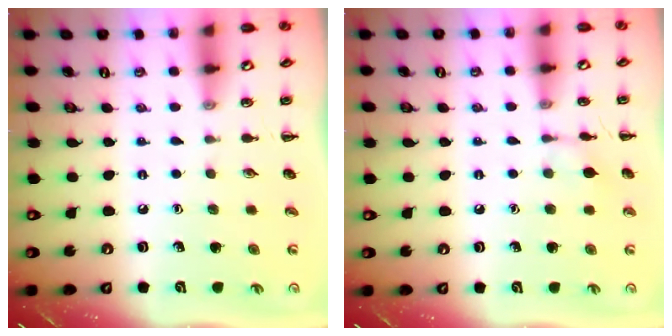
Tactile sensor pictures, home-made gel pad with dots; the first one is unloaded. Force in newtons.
{"total": 5.9, "press": 5.7, "slide": 1.7}